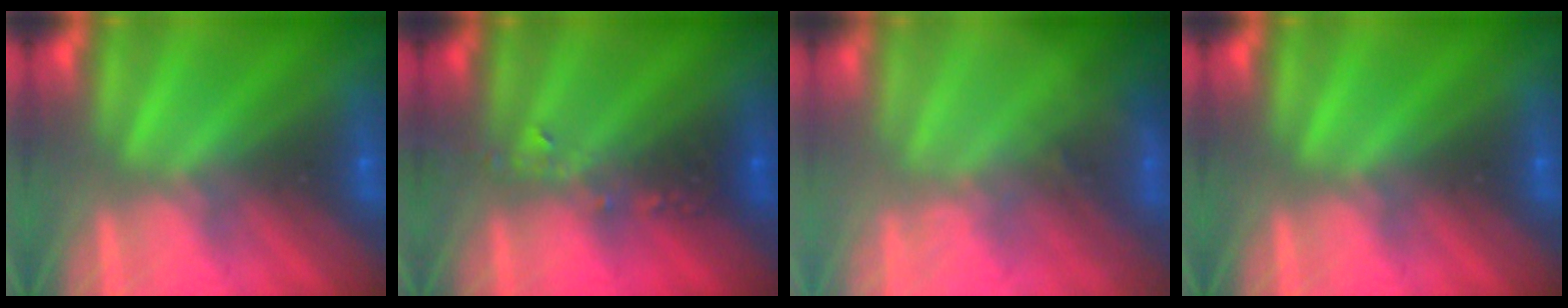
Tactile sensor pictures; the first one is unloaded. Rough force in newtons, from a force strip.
{"total": 2.4}
{"total": 2.7}
{"total": 0.0}